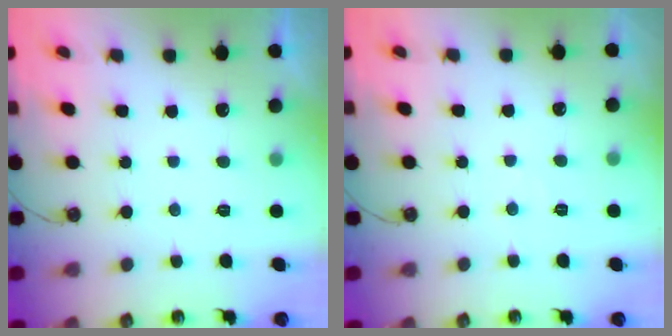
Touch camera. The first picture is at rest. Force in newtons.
{"total": 3.9, "press": 3.9, "slide": 0.6}